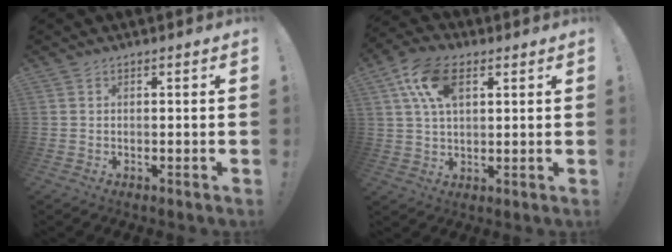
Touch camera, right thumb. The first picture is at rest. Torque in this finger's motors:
{"motor_torque": [1.50, 1.11, 0.57, -0.51, 0.09]}